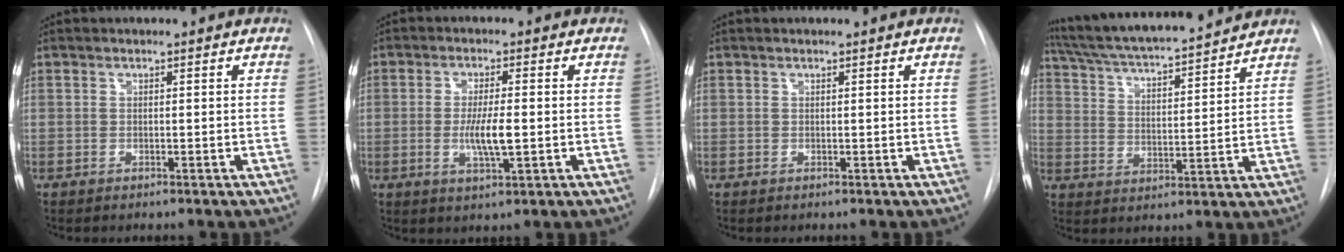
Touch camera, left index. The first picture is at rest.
{"total": 5.5, "force": [-1.1, 0.9, 5.3], "torque": [-0.103, -0.014, -0.020]}
{"total": 0.0}
{"total": 17.7, "force": [16.0, 1.2, 7.6], "torque": [-0.133, 0.016, 0.252]}